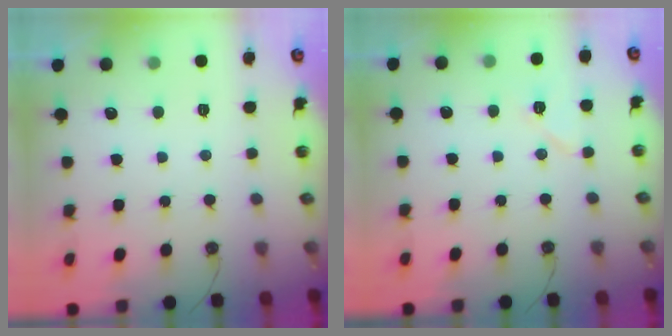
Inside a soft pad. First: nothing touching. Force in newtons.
{"total": 6.4, "press": 6.3, "slide": 1.4}